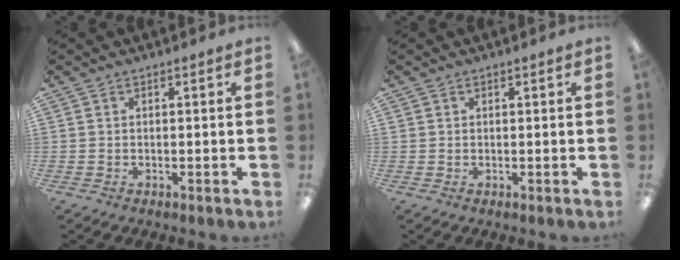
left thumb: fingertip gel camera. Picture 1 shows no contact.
{"total": 0.6, "force": [0.2, 0.5, 0.0], "torque": [0.001, 0.003, 0.004]}